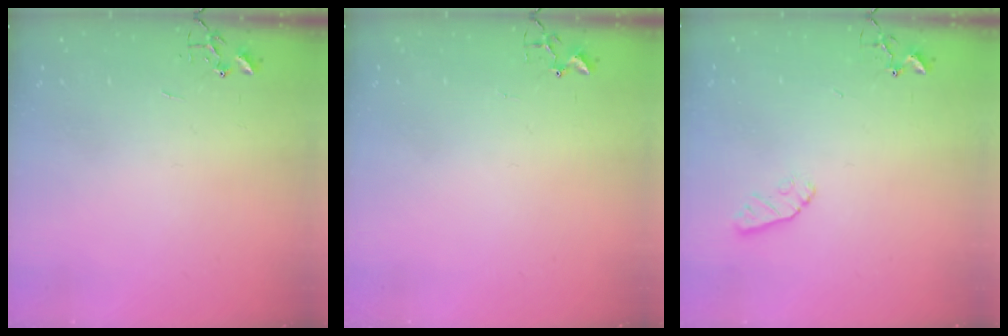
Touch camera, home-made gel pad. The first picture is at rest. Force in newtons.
{"total": 3.3, "press": 3.3, "slide": 0.5}
{"total": 7.2, "press": 7.1, "slide": 0.8}